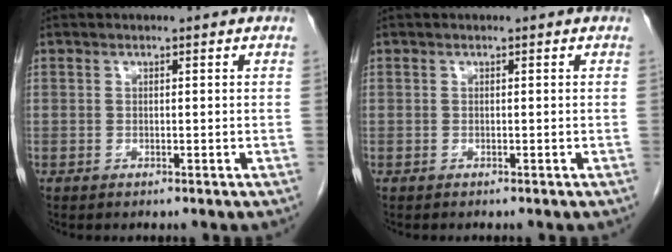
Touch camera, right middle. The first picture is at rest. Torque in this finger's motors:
{"motor_torque": [-0.05, -0.29, -0.02, -0.01]}